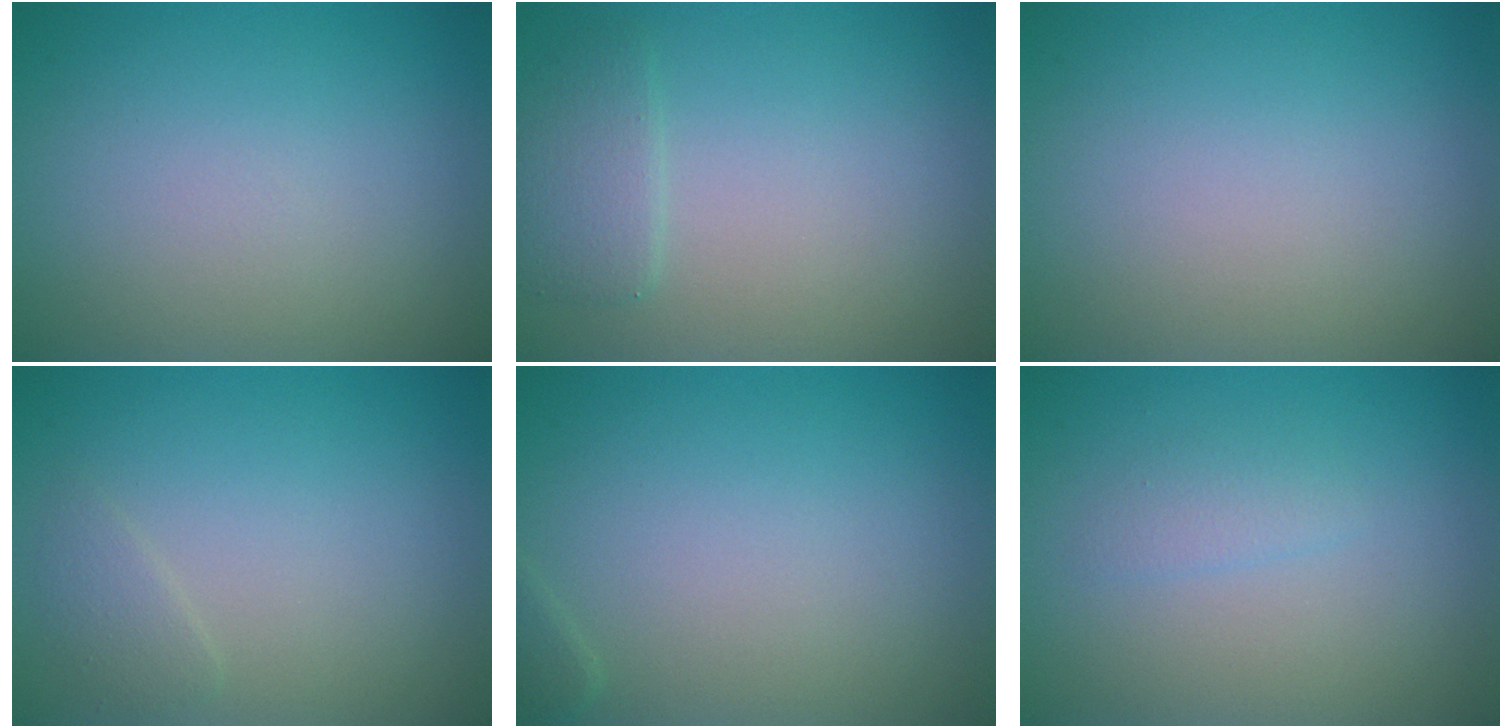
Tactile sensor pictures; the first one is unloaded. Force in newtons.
{"total": 2.0, "press": 2.0, "slide": 0.1}
{"total": 0.0}
{"total": 1.1, "press": 1.1, "slide": 0.1}
{"total": 0.7, "press": 0.7, "slide": 0.0}
{"total": 1.1, "press": 1.1, "slide": 0.1}